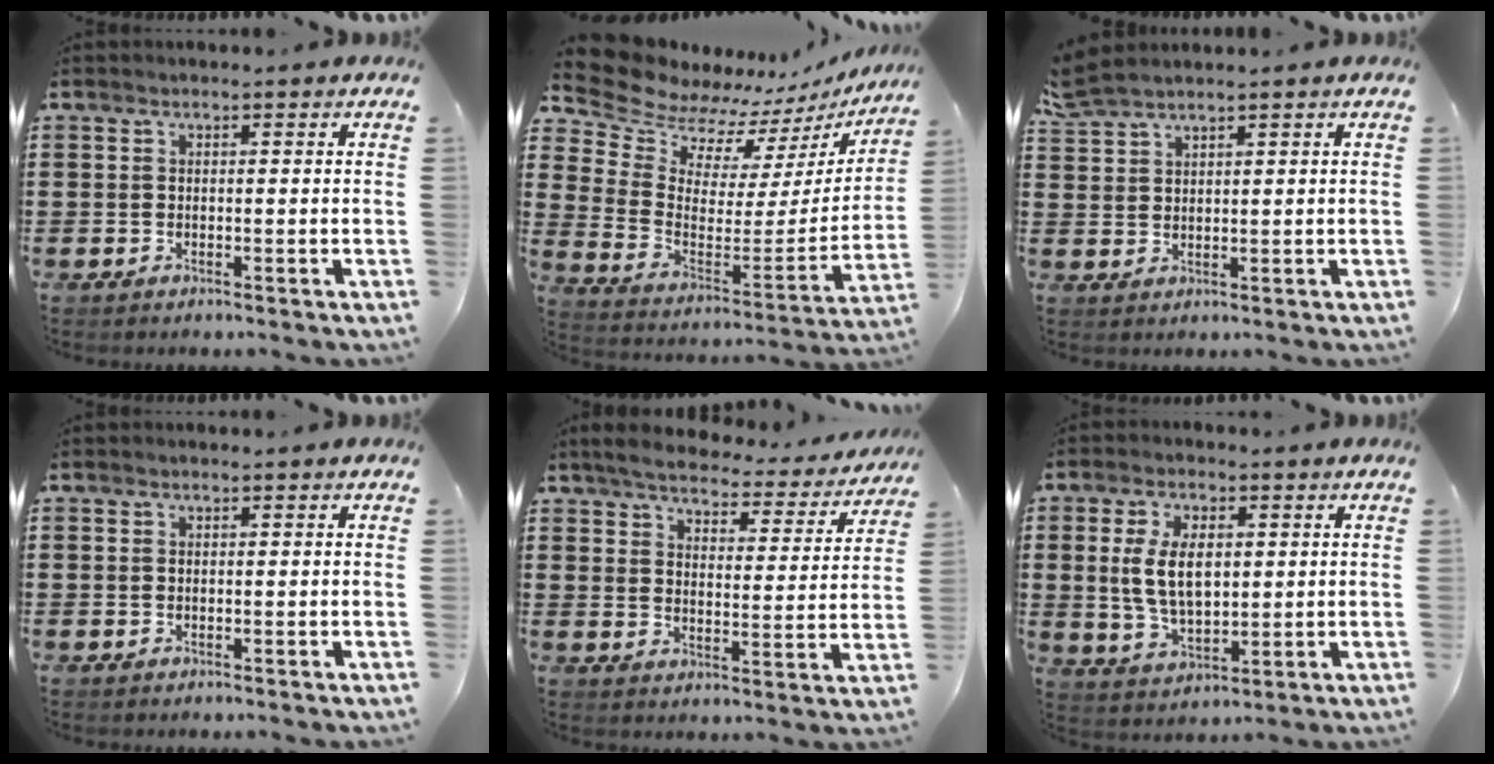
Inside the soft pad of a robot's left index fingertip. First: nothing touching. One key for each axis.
{"total": 9.6, "fx": 9.0, "fy": 3.0, "fz": 1.7, "tx": -0.089, "ty": -0.075, "tz": 0.160}
{"total": 3.0, "fx": 2.7, "fy": 0.6, "fz": 1.1, "tx": -0.030, "ty": 0.002, "tz": 0.051}
{"total": 0.0}
{"total": 4.5, "fx": 4.3, "fy": 0.4, "fz": 1.4, "tx": -0.050, "ty": -0.029, "tz": 0.070}
{"total": 8.2, "fx": 1.3, "fy": 4.3, "fz": 6.8, "tx": -0.134, "ty": 0.003, "tz": 0.016}